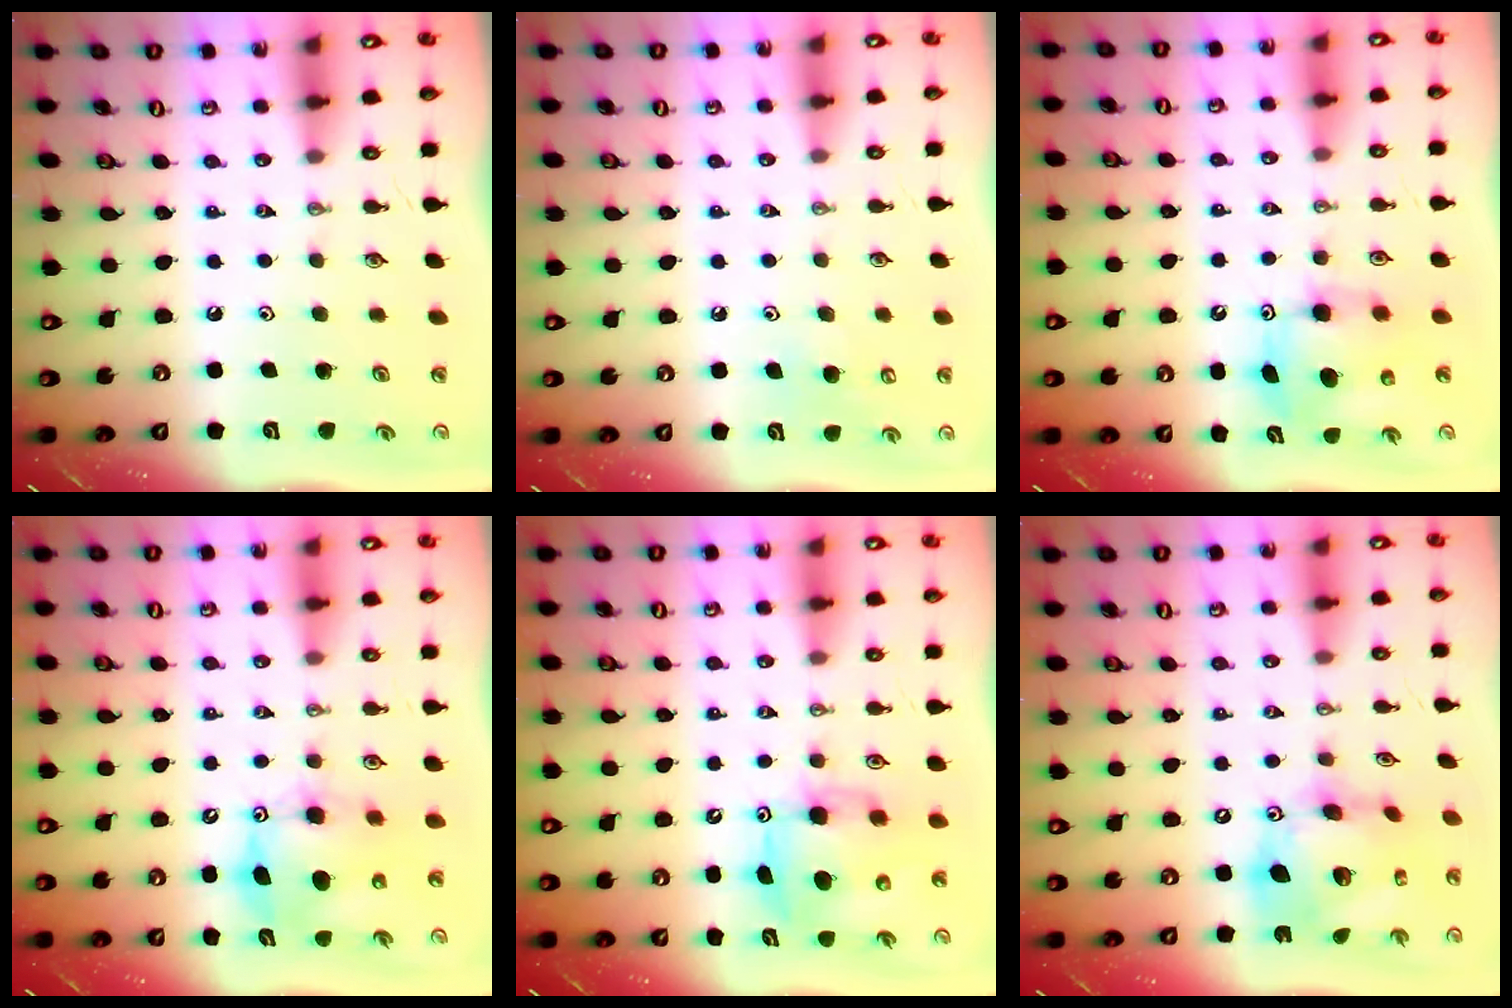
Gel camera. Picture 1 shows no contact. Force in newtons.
{"total": 6.9, "press": 6.8, "slide": 0.6}
{"total": 7.1, "press": 7.1, "slide": 0.1}
{"total": 8.8, "press": 8.8, "slide": 0.6}
{"total": 7.8, "press": 7.7, "slide": 0.9}
{"total": 18.6, "press": 18.5, "slide": 2.1}